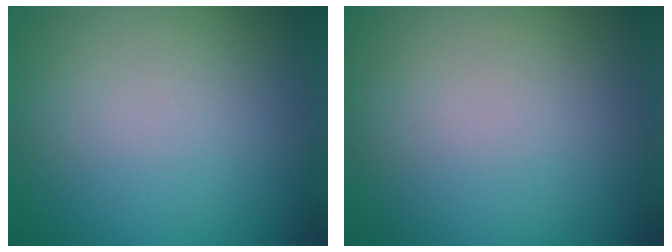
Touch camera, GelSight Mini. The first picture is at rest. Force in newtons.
{"total": 0.0}